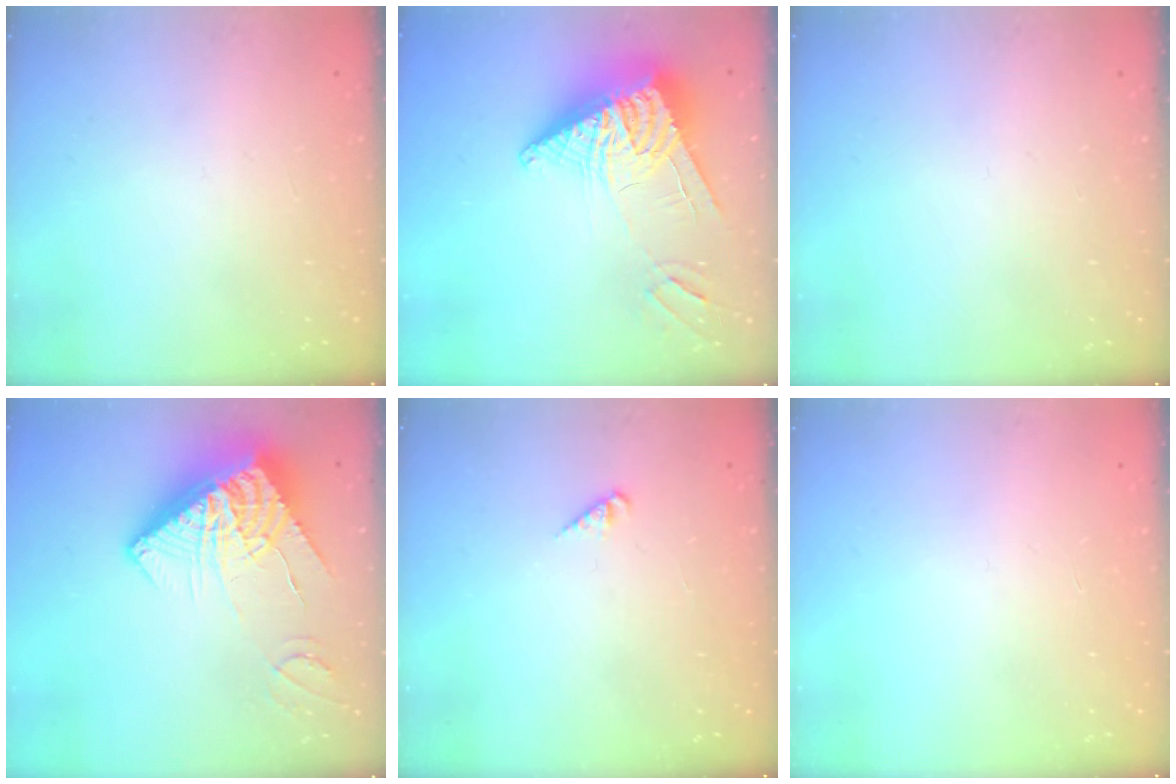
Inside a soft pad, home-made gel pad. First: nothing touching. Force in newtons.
{"total": 12.4, "press": 12.3, "slide": 1.7}
{"total": 0.0}
{"total": 16.3, "press": 16.2, "slide": 1.8}
{"total": 1.4, "press": 1.4, "slide": 0.3}
{"total": 0.0}